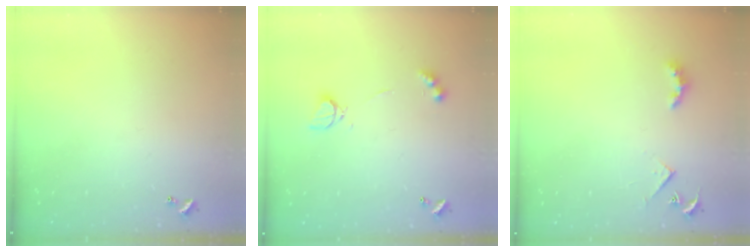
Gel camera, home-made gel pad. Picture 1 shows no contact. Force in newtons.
{"total": 4.4, "press": 4.3, "slide": 0.8}
{"total": 3.6, "press": 3.6, "slide": 0.6}